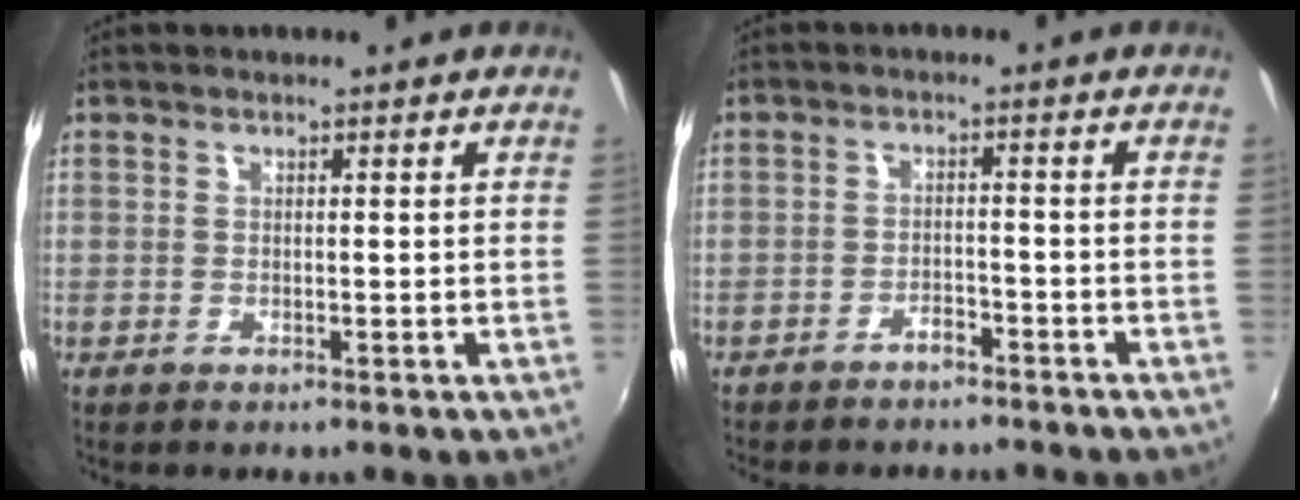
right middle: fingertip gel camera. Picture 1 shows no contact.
{"total": 4.5, "force": [-4.1, 1.4, 1.3], "torque": [-0.041, 0.000, -0.057]}